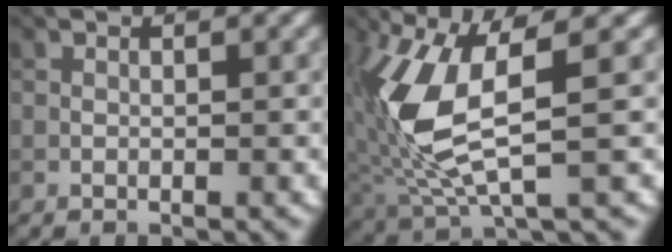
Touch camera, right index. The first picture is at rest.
{"total": 7.9, "force": [1.4, 2.7, 7.3], "torque": [-0.182, -0.010, 0.035]}